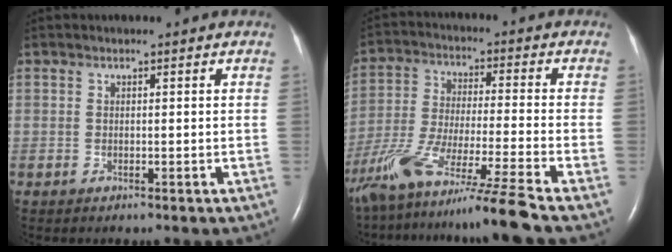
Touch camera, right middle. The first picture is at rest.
{"total": 17.0, "force": [-13.8, -2.6, 9.5], "torque": [-0.188, -0.051, -0.245]}